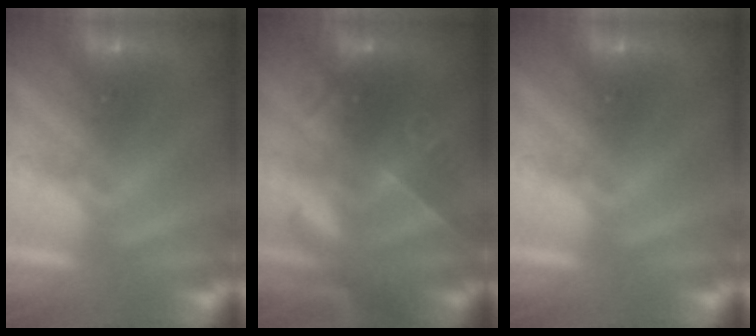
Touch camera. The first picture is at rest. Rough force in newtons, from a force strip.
{"total": 2.8}
{"total": 0.0}